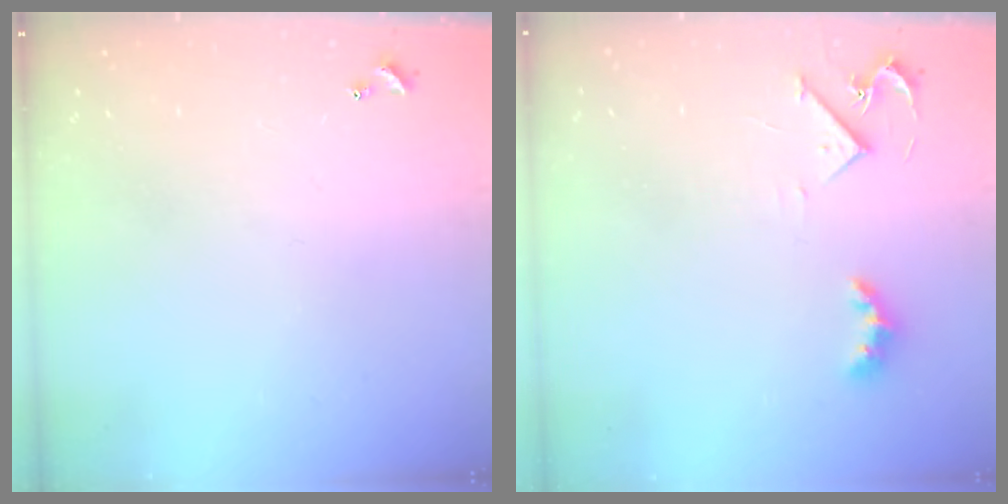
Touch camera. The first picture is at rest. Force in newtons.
{"total": 3.6, "press": 3.5, "slide": 0.6}